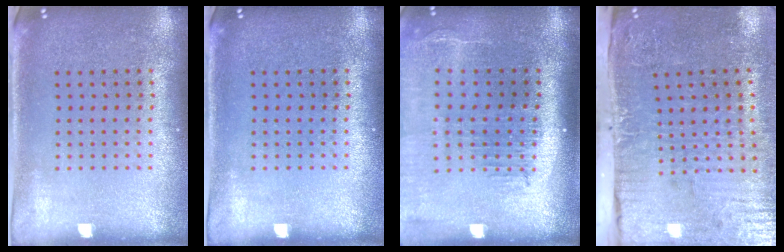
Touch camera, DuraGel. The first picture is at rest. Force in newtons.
{"total": 0.0}
{"total": 2.3, "press": 1.9, "slide": 1.3}
{"total": 4.9, "press": 4.0, "slide": 2.9}